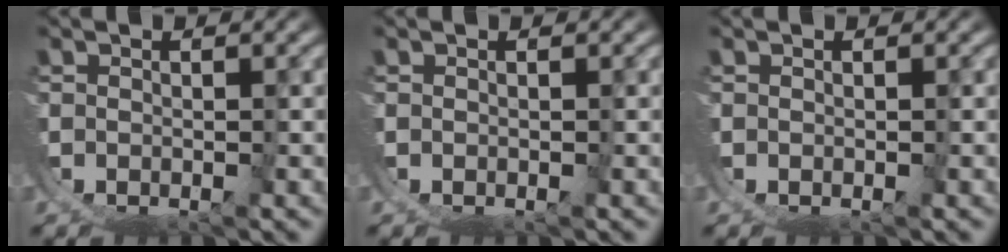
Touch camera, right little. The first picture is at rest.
{"total": 0.0}
{"total": 0.0}